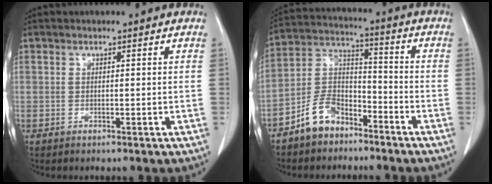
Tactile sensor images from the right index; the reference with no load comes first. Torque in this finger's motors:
{"motor_torque": [-0.17, -0.23, -0.42, -0.17]}